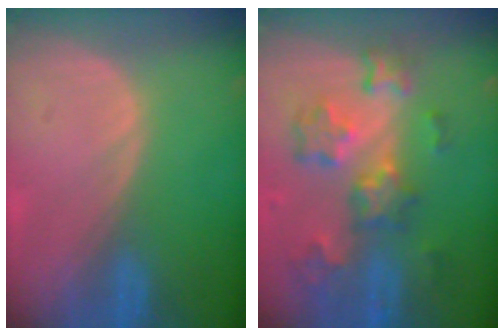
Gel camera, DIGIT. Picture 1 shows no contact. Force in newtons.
{"total": 9.2, "press": 8.1, "slide": 4.5}